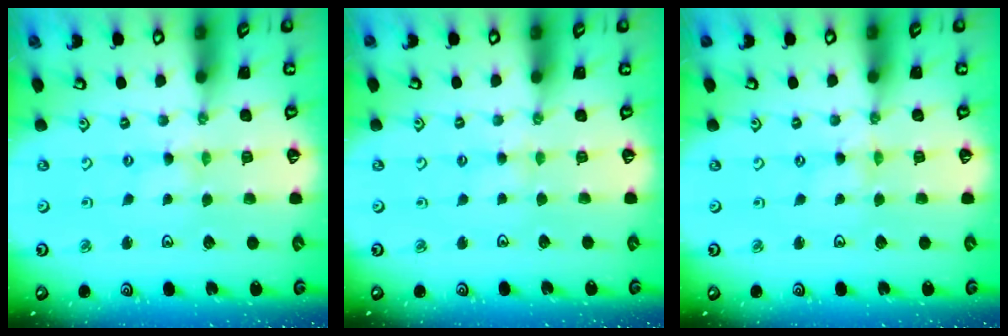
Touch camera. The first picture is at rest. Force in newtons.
{"total": 2.7, "press": 2.7, "slide": 0.4}
{"total": 0.0}